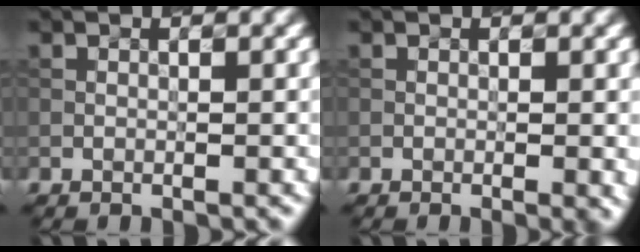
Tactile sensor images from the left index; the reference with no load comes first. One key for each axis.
{"total": 1.6, "fx": -0.4, "fy": 0.4, "fz": 1.5, "tx": -0.011, "ty": 0.010, "tz": 0.000}